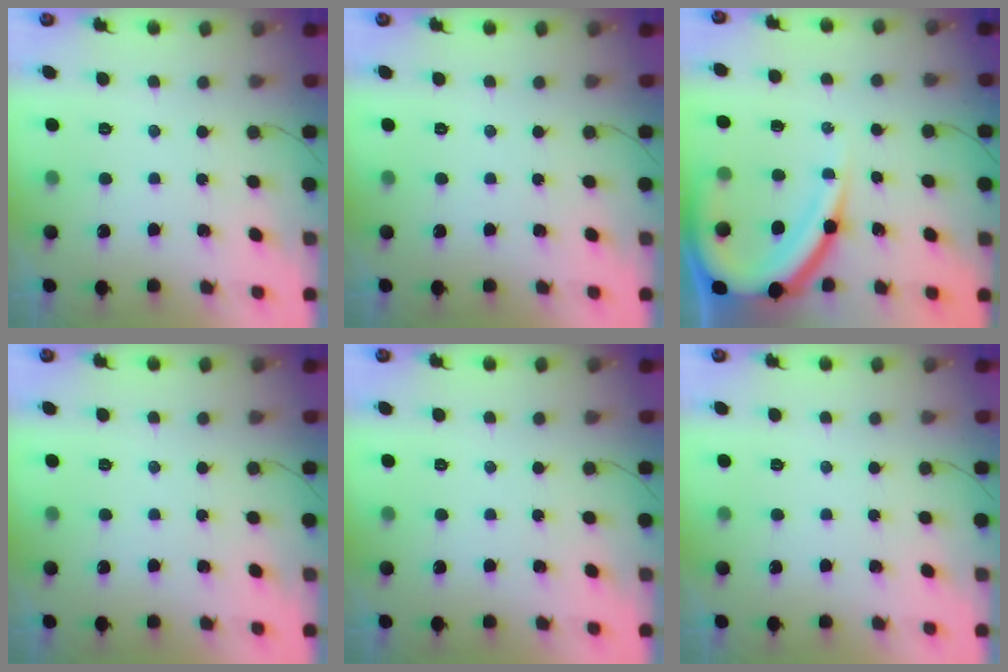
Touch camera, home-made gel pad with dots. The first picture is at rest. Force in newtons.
{"total": 0.0}
{"total": 16.0, "press": 16.0, "slide": 1.5}
{"total": 0.0}
{"total": 0.0}
{"total": 0.0}